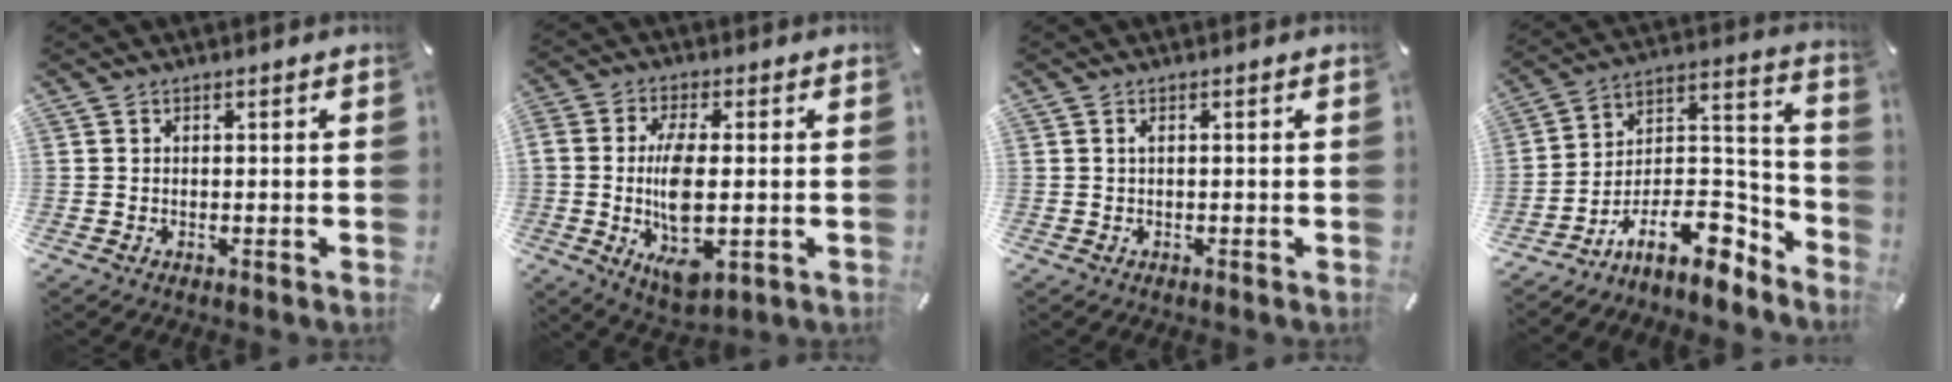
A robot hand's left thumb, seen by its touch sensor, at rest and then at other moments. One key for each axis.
{"total": 12.3, "fx": -0.8, "fy": 5.8, "fz": 10.8, "tx": -0.197, "ty": -0.017, "tz": -0.009}
{"total": 0.9, "fx": 0.0, "fy": 0.2, "fz": 0.9, "tx": -0.018, "ty": -0.001, "tz": 0.000}
{"total": 13.9, "fx": -8.3, "fy": 7.9, "fz": 7.9, "tx": -0.103, "ty": 0.016, "tz": -0.136}